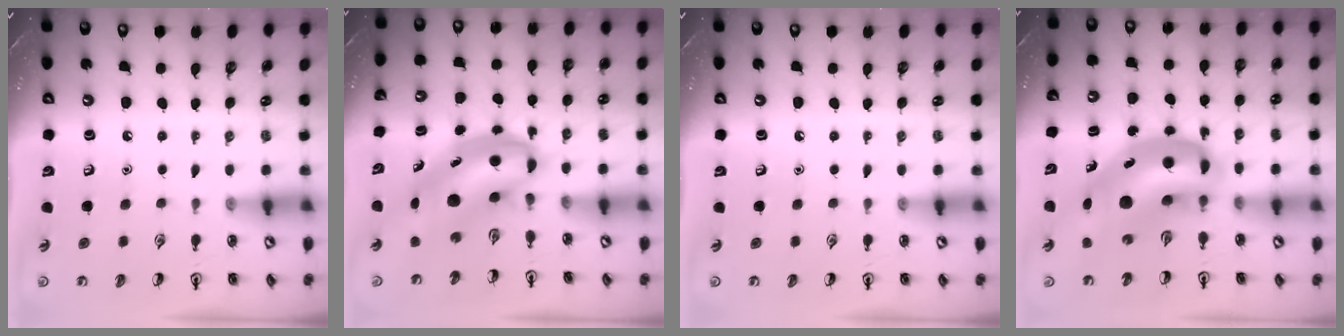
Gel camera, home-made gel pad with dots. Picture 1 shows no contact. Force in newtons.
{"total": 7.7, "press": 7.4, "slide": 1.9}
{"total": 0.0}
{"total": 15.8, "press": 15.0, "slide": 4.9}